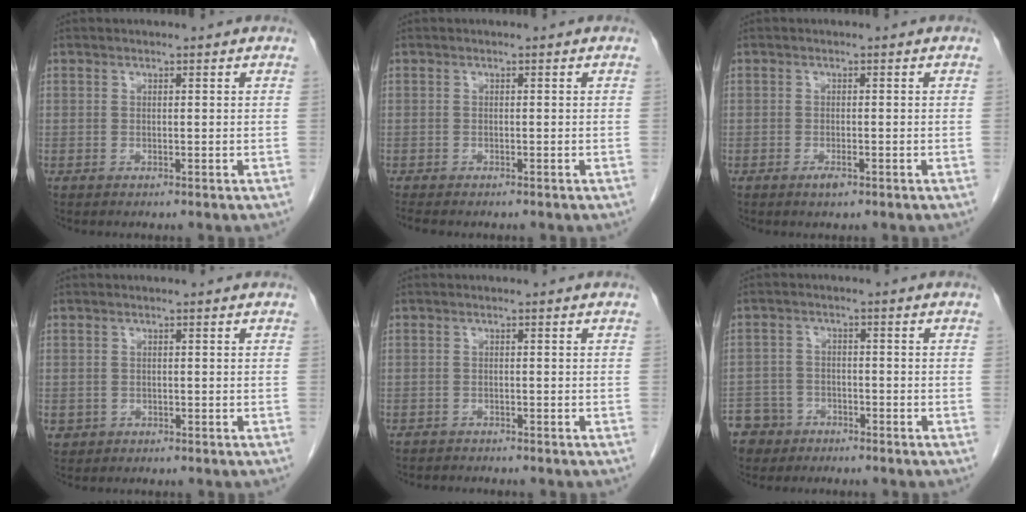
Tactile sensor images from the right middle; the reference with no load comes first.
{"total": 2.7, "force": [-2.3, 0.8, 1.2], "torque": [-0.021, -0.007, -0.028]}
{"total": 1.3, "force": [-0.8, 0.4, 1.0], "torque": [-0.018, -0.001, -0.011]}
{"total": 4.2, "force": [-1.6, 3.8, 0.9], "torque": [-0.021, 0.000, -0.019]}
{"total": 2.2, "force": [-2.1, 0.6, 0.1], "torque": [-0.003, -0.005, -0.031]}
{"total": 7.5, "force": [-5.3, 5.3, 0.7], "torque": [-0.025, 0.001, -0.094]}